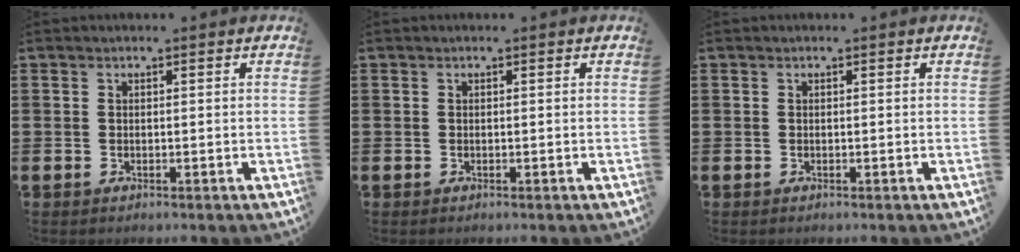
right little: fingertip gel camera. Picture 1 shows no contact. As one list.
[{"total": 0.0}, {"total": 0.0}]